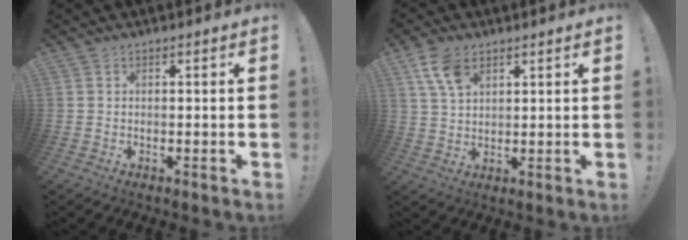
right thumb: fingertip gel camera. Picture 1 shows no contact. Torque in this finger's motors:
{"motor_torque": [0.83, 1.78, 0.18, 0.02, 0.01]}